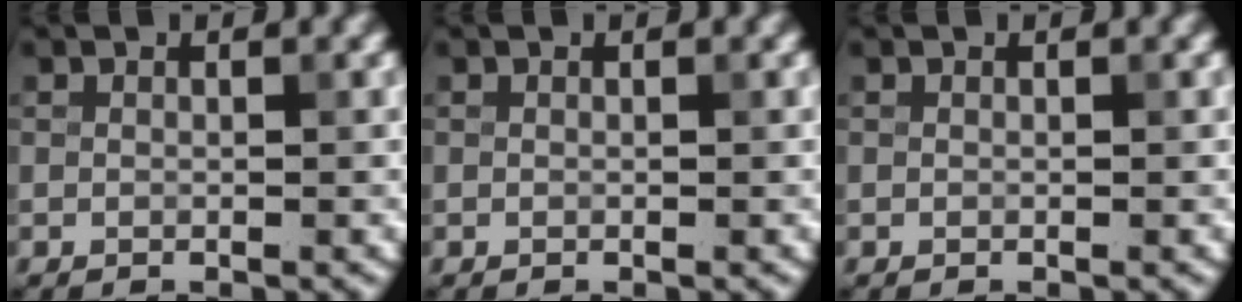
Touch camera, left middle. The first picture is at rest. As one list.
[{"total": 0.0}, {"total": 0.0}]